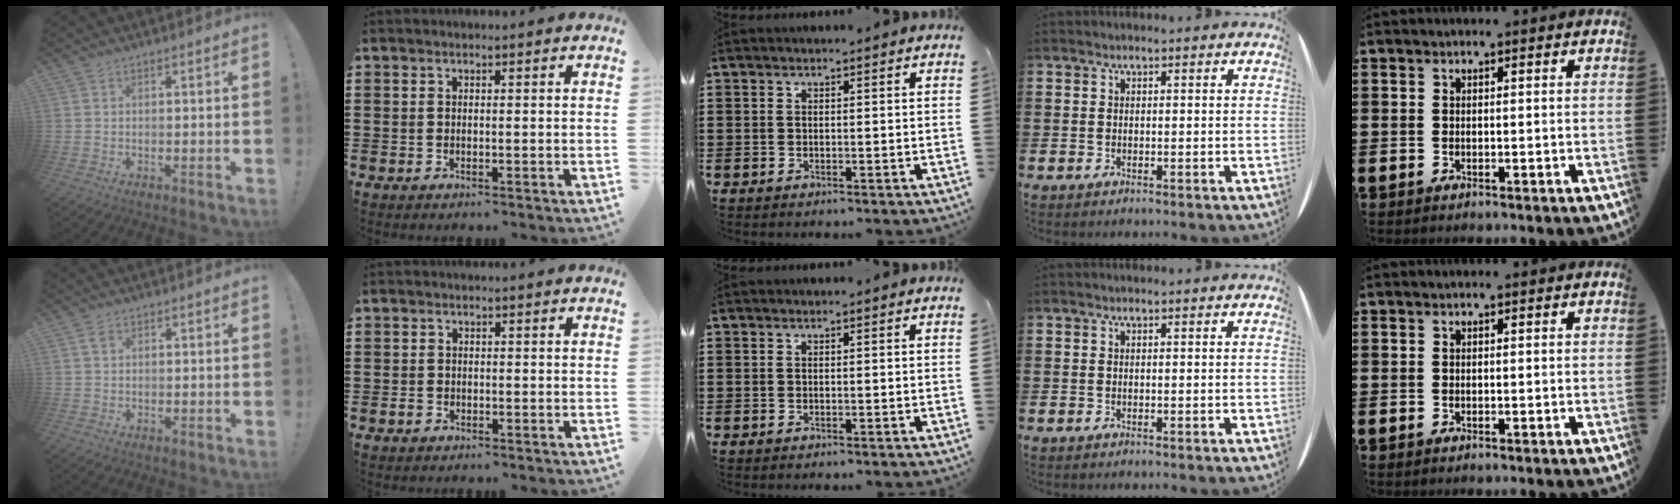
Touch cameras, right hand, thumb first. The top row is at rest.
{"thumb": {"total": 1.3, "force": [0.5, 0.9, 0.8], "torque": [-0.008, 0.001, 0.007]}, "index": {"total": 1.1, "force": [-0.6, 0.7, 0.5], "torque": [-0.010, 0.000, -0.012]}}